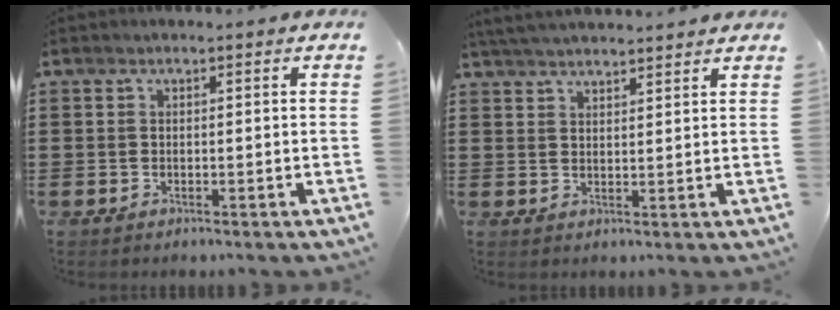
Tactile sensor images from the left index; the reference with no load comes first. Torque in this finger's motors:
{"motor_torque": [0.13, 0.09, 0.49, 0.21]}